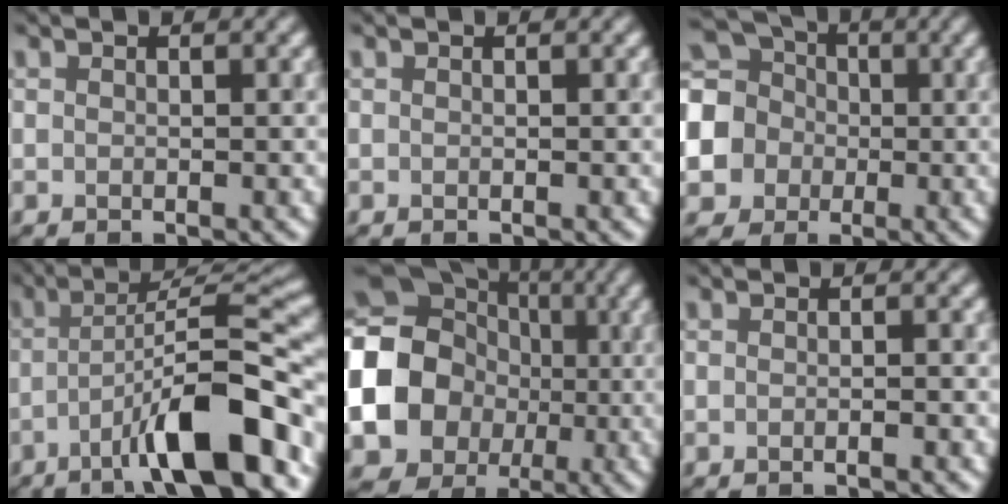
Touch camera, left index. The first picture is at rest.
{"total": 0.0}
{"total": 8.5, "force": [-0.6, 7.8, 3.2], "torque": [-0.094, 0.005, -0.039]}
{"total": 10.6, "force": [-5.4, 1.9, 8.9], "torque": [-0.126, 0.022, -0.090]}
{"total": 17.6, "force": [-1.8, 16.1, 7.0], "torque": [-0.161, -0.008, -0.076]}
{"total": 0.7, "force": [-0.5, 0.0, 0.5], "torque": [-0.003, -0.002, -0.009]}